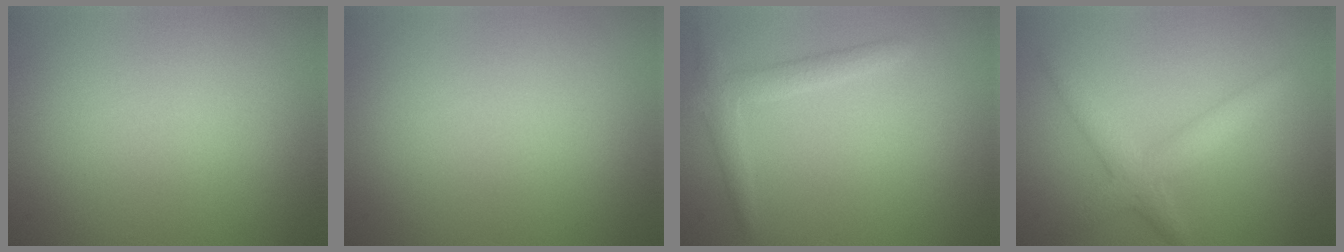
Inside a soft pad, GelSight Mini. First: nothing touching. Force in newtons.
{"total": 0.0}
{"total": 2.2, "press": 2.2, "slide": 0.1}
{"total": 2.8, "press": 2.8, "slide": 0.1}